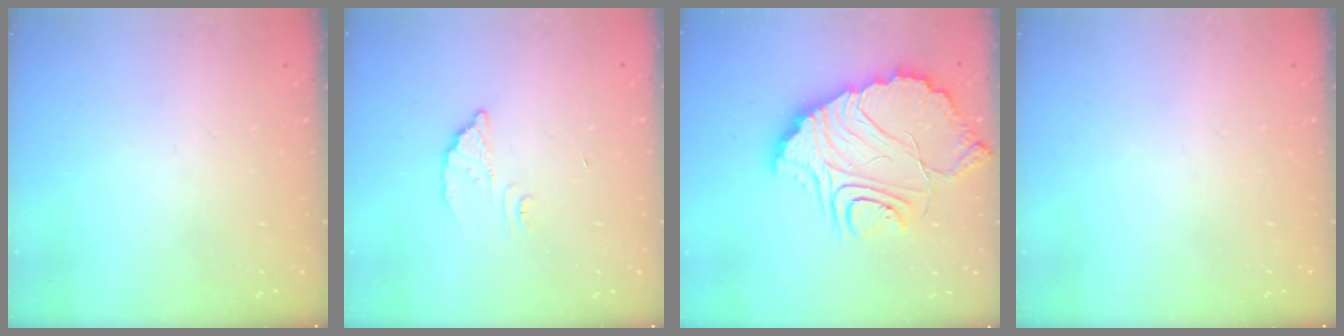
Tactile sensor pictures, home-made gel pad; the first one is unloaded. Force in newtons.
{"total": 3.7, "press": 3.7, "slide": 0.2}
{"total": 18.6, "press": 18.5, "slide": 1.6}
{"total": 0.0}